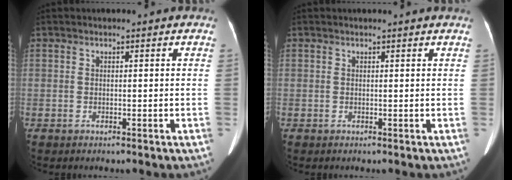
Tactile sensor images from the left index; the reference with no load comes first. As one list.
[{"total": 2.1, "force": [2.0, -0.1, 0.6], "torque": [-0.007, -0.010, 0.012]}]